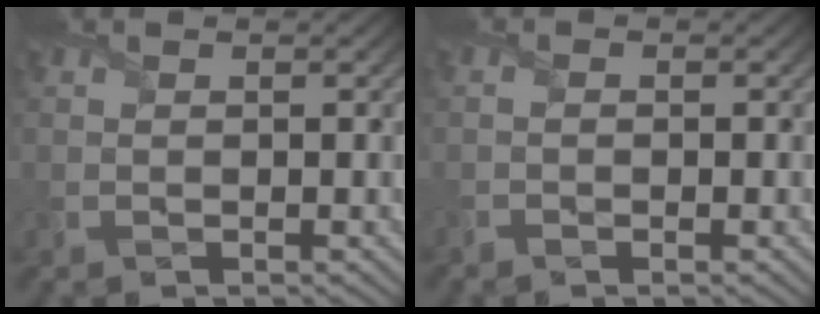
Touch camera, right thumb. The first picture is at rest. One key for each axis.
{"total": 1.0, "fx": -0.8, "fy": 0.4, "fz": 0.5, "tx": -0.007, "ty": -0.002, "tz": -0.012}